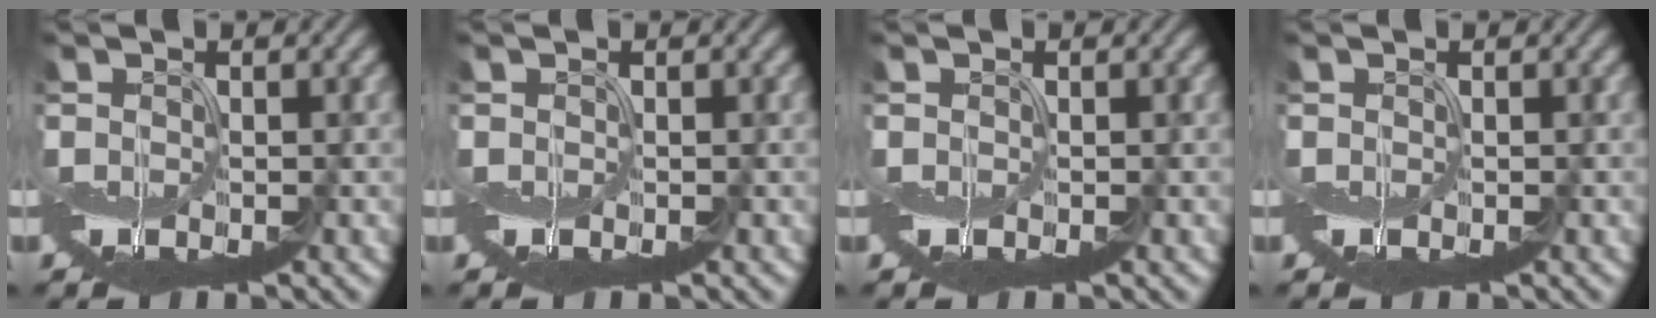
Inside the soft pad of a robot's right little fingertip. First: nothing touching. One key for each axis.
{"total": 0.0}
{"total": 0.0}
{"total": 0.0}